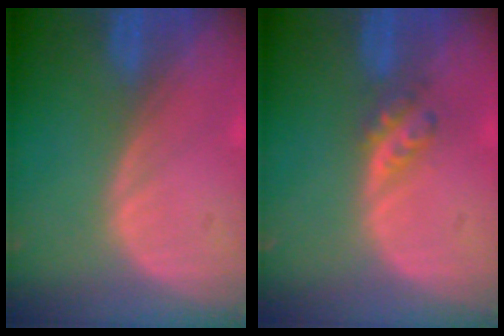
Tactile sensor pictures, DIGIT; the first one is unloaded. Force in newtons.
{"total": 3.2, "press": 2.8, "slide": 1.6}